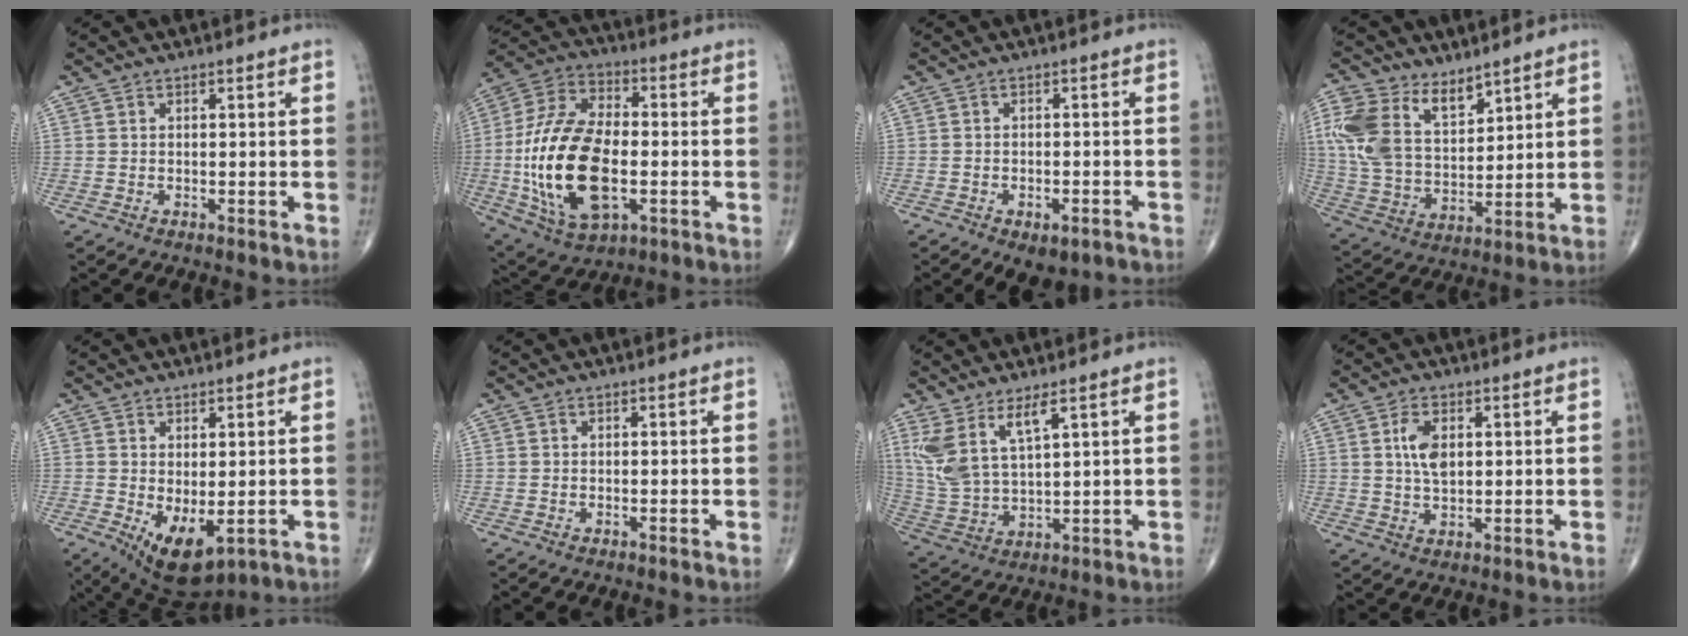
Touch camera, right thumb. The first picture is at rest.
{"total": 22.5, "force": [-3.4, 12.0, 18.7], "torque": [-0.372, 0.011, -0.052]}
{"total": 6.4, "force": [-4.0, 3.4, 3.7], "torque": [-0.047, 0.021, -0.051]}
{"total": 14.5, "force": [7.8, 8.5, 8.8], "torque": [-0.166, -0.027, 0.165]}
{"total": 8.0, "force": [-1.6, 3.8, 6.8], "torque": [-0.104, -0.012, -0.005]}
{"total": 0.0}
{"total": 9.6, "force": [5.2, 3.1, 7.4], "torque": [-0.168, -0.027, 0.120]}
{"total": 5.3, "force": [1.3, 2.9, 4.2], "torque": [-0.077, -0.004, 0.025]}